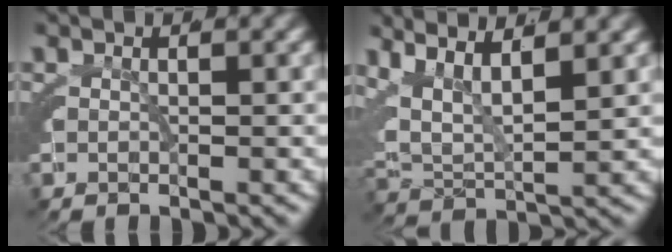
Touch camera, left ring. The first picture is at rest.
{"total": 9.1, "force": [2.7, 6.7, 5.5], "torque": [-0.139, -0.016, 0.043]}